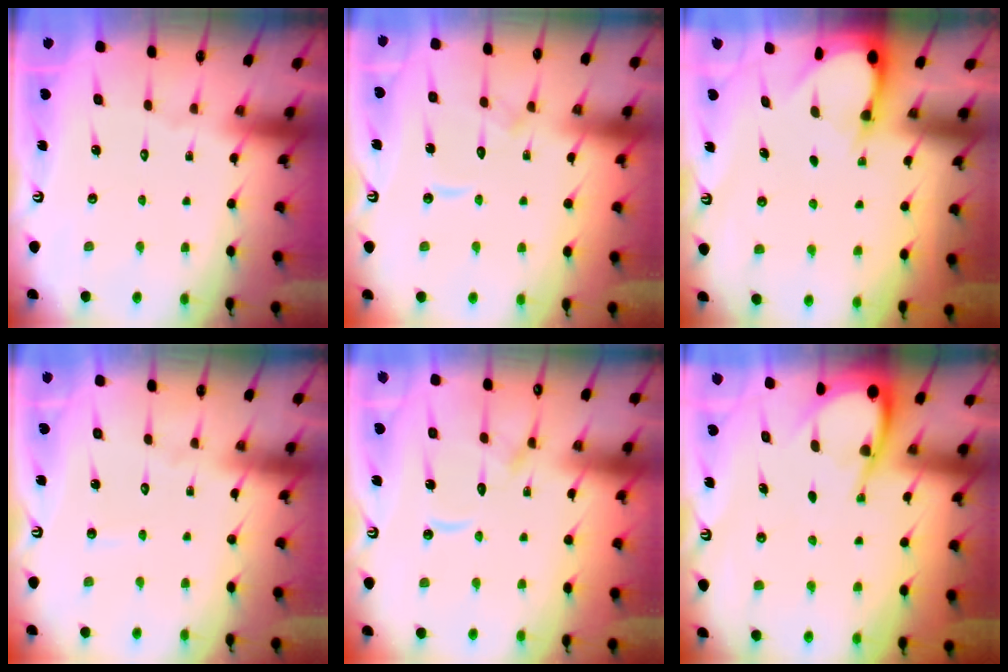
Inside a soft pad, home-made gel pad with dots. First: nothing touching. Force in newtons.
{"total": 8.9, "press": 8.9, "slide": 0.8}
{"total": 2.9, "press": 2.9, "slide": 0.4}
{"total": 2.8, "press": 2.8, "slide": 0.3}
{"total": 11.9, "press": 11.8, "slide": 1.1}
{"total": 4.8, "press": 4.8, "slide": 0.7}